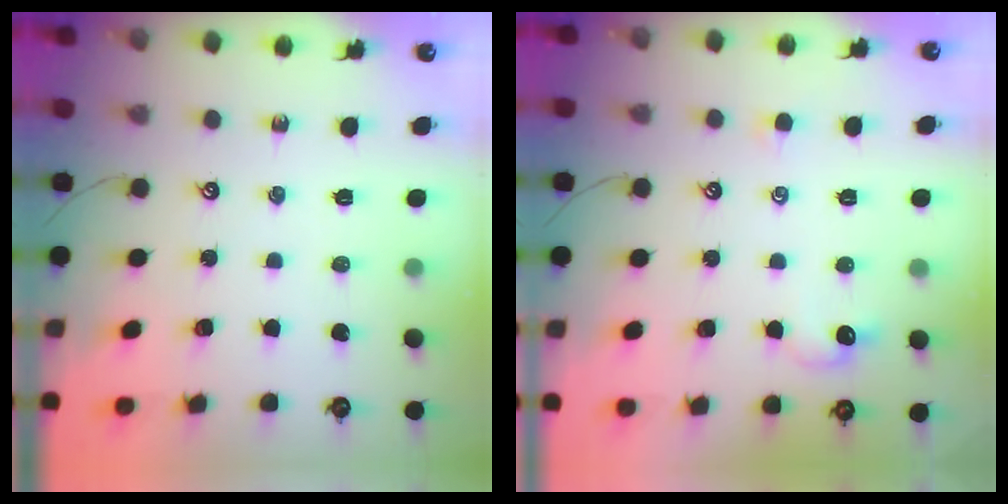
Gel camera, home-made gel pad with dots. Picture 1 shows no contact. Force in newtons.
{"total": 1.4, "press": 1.2, "slide": 0.6}